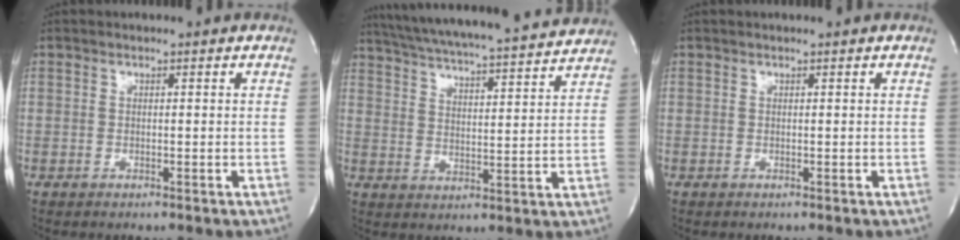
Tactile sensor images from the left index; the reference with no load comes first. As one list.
[{"total": 22.1, "force": [20.0, 2.1, 9.0], "torque": [-0.157, 0.008, 0.276]}, {"total": 0.0}]